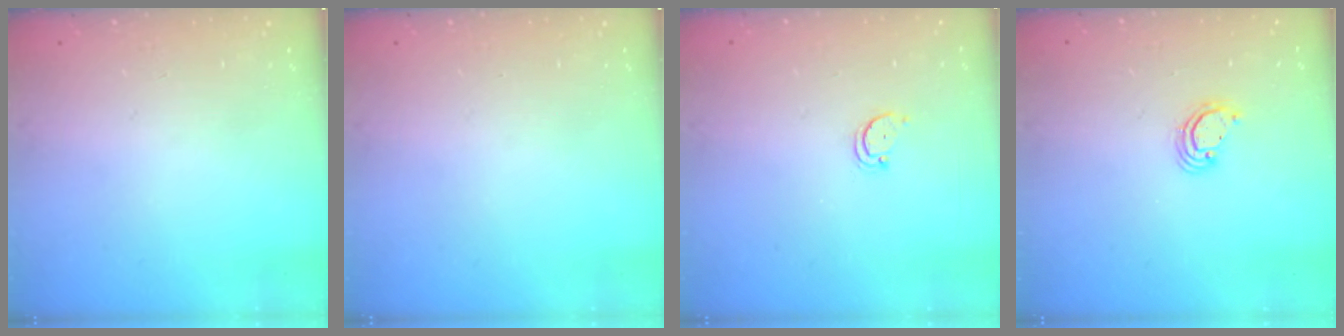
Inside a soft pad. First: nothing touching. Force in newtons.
{"total": 0.0}
{"total": 2.5, "press": 2.4, "slide": 0.5}
{"total": 3.6, "press": 3.6, "slide": 0.2}